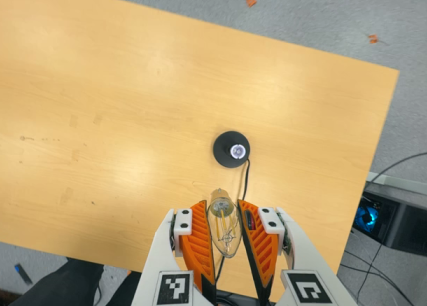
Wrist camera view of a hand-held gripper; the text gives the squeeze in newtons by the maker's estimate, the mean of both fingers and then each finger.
{"total": 11.8, "left": 11.5, "right": 12.1}